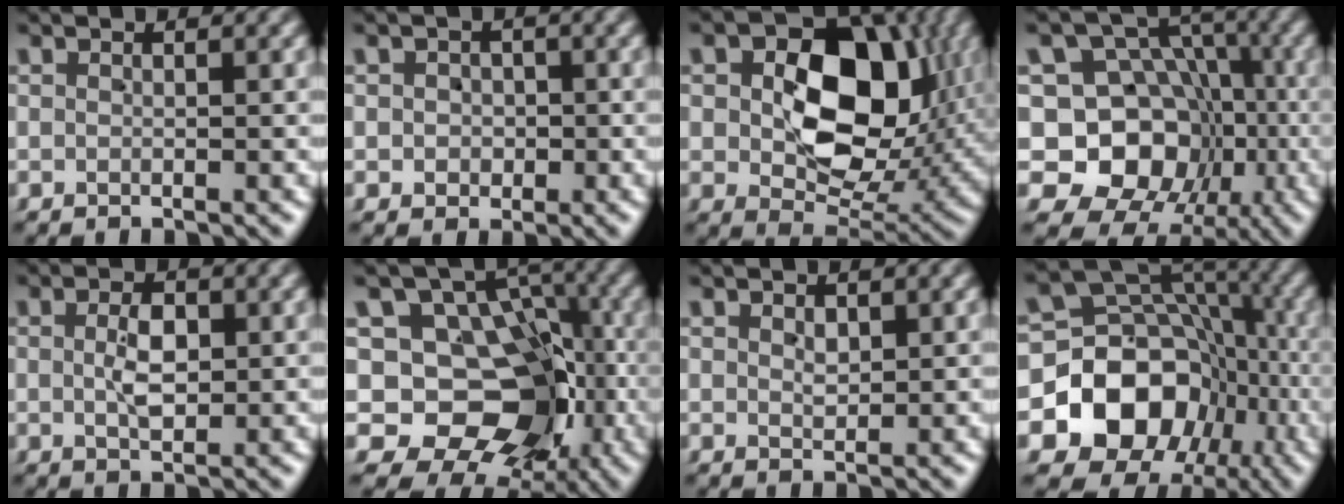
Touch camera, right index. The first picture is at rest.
{"total": 2.4, "force": [-0.5, 2.3, 0.7], "torque": [0.002, -0.004, -0.005]}
{"total": 13.0, "force": [2.1, 9.0, 9.2], "torque": [-0.135, -0.019, 0.042]}
{"total": 19.3, "force": [-3.1, 17.0, 8.5], "torque": [-0.195, -0.083, -0.047]}
{"total": 2.8, "force": [0.1, 1.5, 2.4], "torque": [-0.041, 0.000, 0.004]}
{"total": 18.9, "force": [-3.1, 15.6, 10.3], "torque": [-0.212, -0.071, -0.044]}
{"total": 1.0, "force": [0.4, 0.7, 0.7], "torque": [-0.012, -0.005, 0.012]}
{"total": 18.8, "force": [-3.9, 15.6, 9.7], "torque": [-0.192, -0.065, -0.047]}